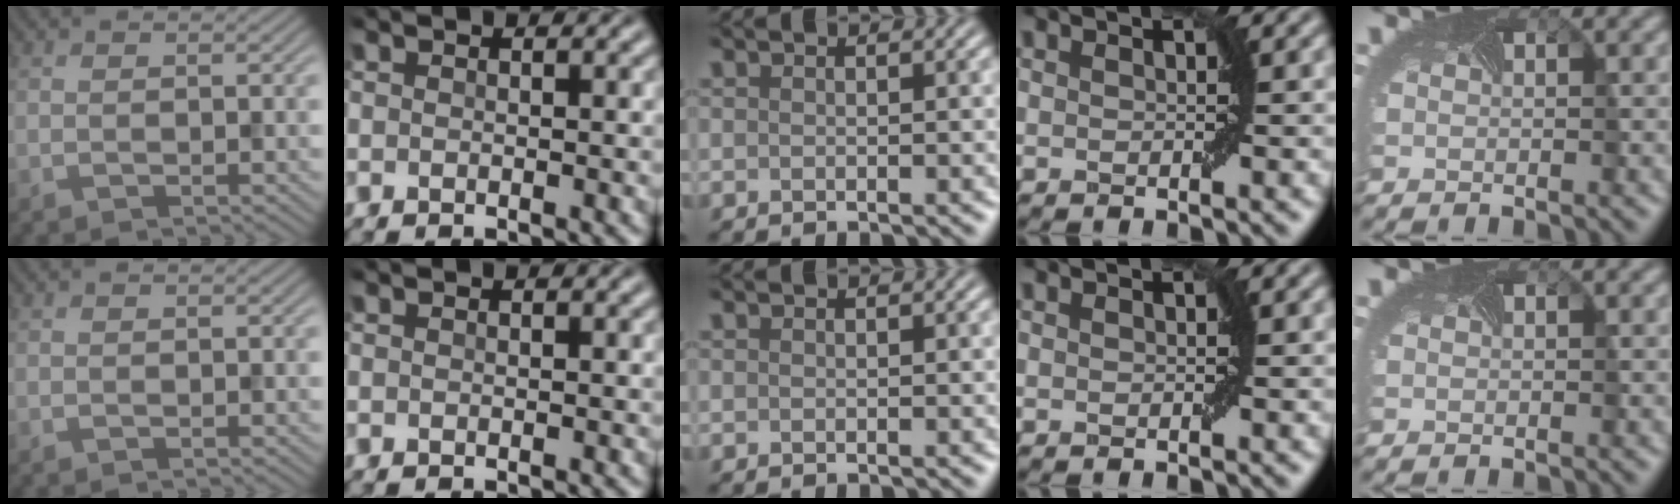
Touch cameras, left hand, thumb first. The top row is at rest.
{}